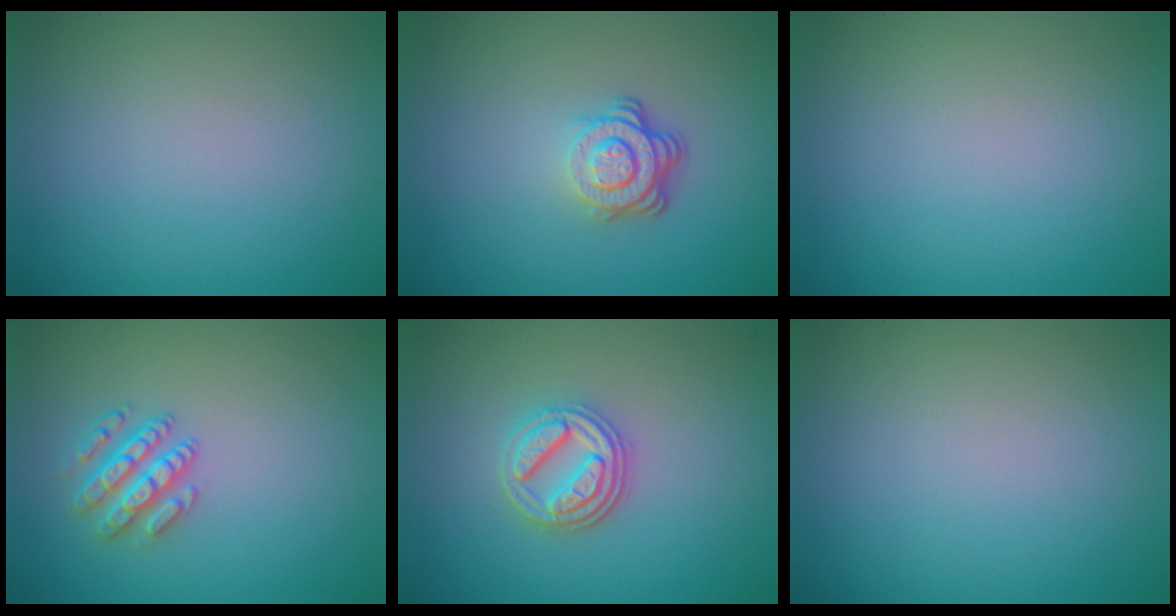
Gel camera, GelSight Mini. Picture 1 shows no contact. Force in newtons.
{"total": 3.9, "press": 2.7, "slide": 2.8}
{"total": 0.0}
{"total": 2.9, "press": 2.9, "slide": 0.7}
{"total": 3.5, "press": 3.0, "slide": 1.8}
{"total": 0.0}